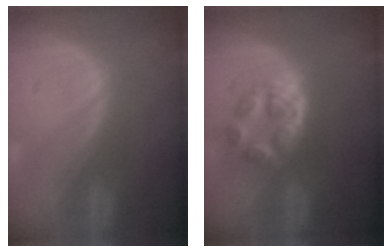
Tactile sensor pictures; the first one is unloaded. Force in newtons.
{"total": 6.2, "press": 5.2, "slide": 3.3}